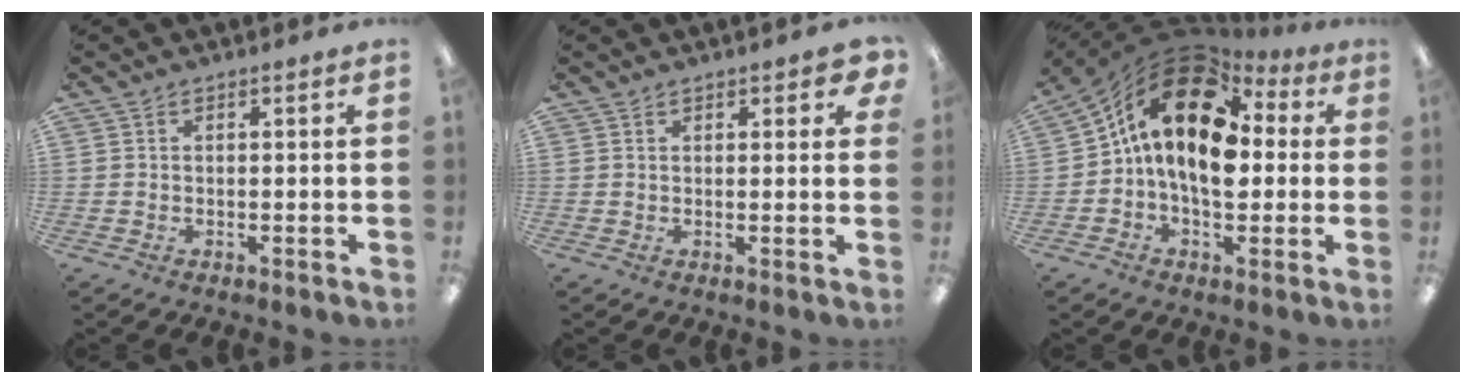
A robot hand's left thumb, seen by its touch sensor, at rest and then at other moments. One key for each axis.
{"total": 3.1, "fx": 2.0, "fy": 1.4, "fz": 1.9, "tx": -0.016, "ty": -0.007, "tz": 0.032}
{"total": 17.8, "fx": 3.8, "fy": 10.9, "fz": 13.6, "tx": -0.282, "ty": -0.011, "tz": 0.059}